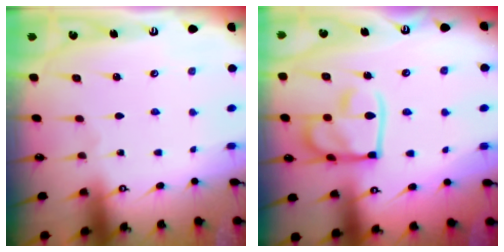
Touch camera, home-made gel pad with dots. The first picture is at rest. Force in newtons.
{"total": 15.6, "press": 15.5, "slide": 1.6}